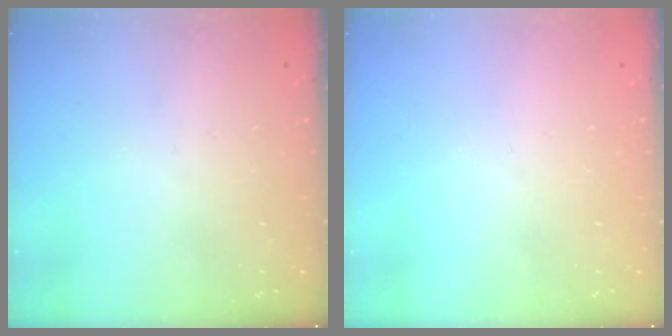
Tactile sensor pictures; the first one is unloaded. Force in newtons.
{"total": 0.0}